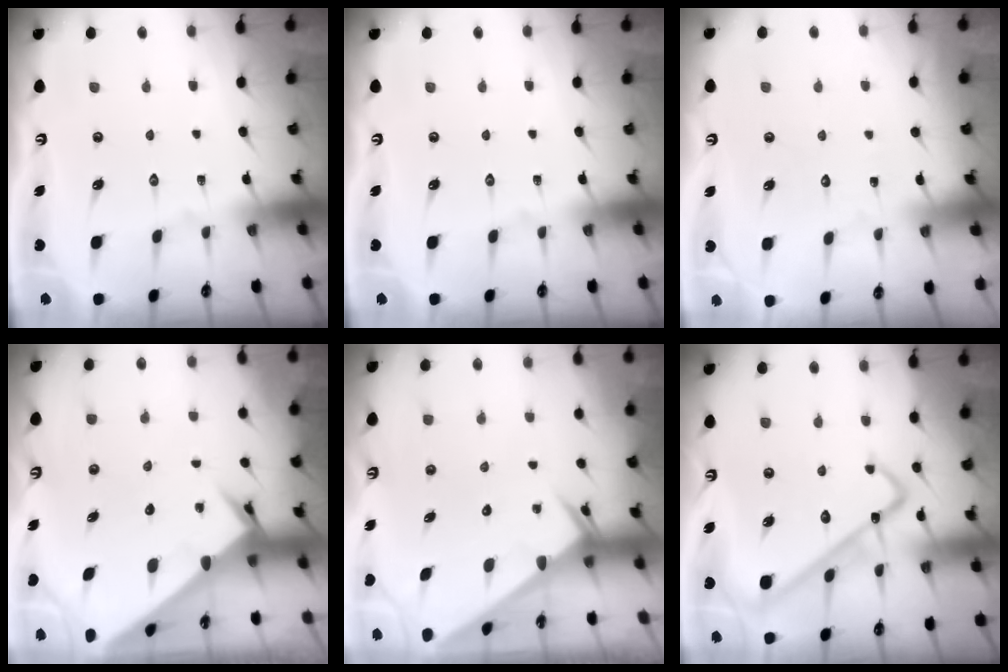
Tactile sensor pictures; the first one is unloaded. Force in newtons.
{"total": 0.0}
{"total": 4.0, "press": 4.0, "slide": 0.4}
{"total": 3.6, "press": 3.6, "slide": 0.3}
{"total": 2.4, "press": 2.4, "slide": 0.1}
{"total": 9.8, "press": 9.8, "slide": 0.8}